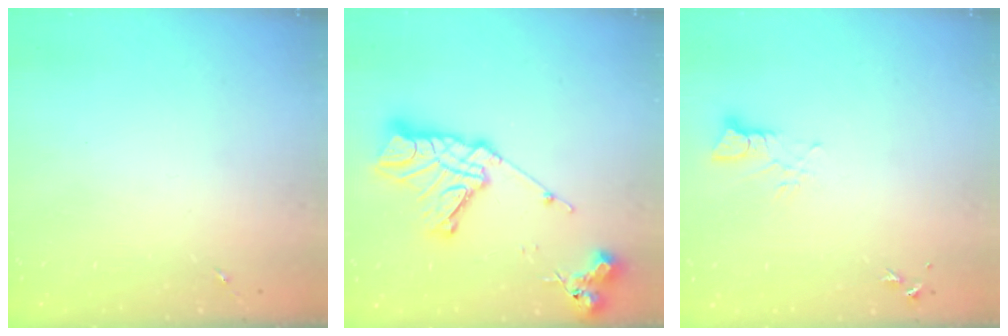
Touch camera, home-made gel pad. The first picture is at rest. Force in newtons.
{"total": 19.3, "press": 19.2, "slide": 1.8}
{"total": 3.2, "press": 3.2, "slide": 0.2}